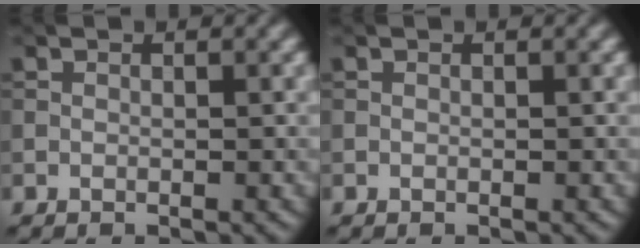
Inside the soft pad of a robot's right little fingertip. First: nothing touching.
{"total": 0.0}